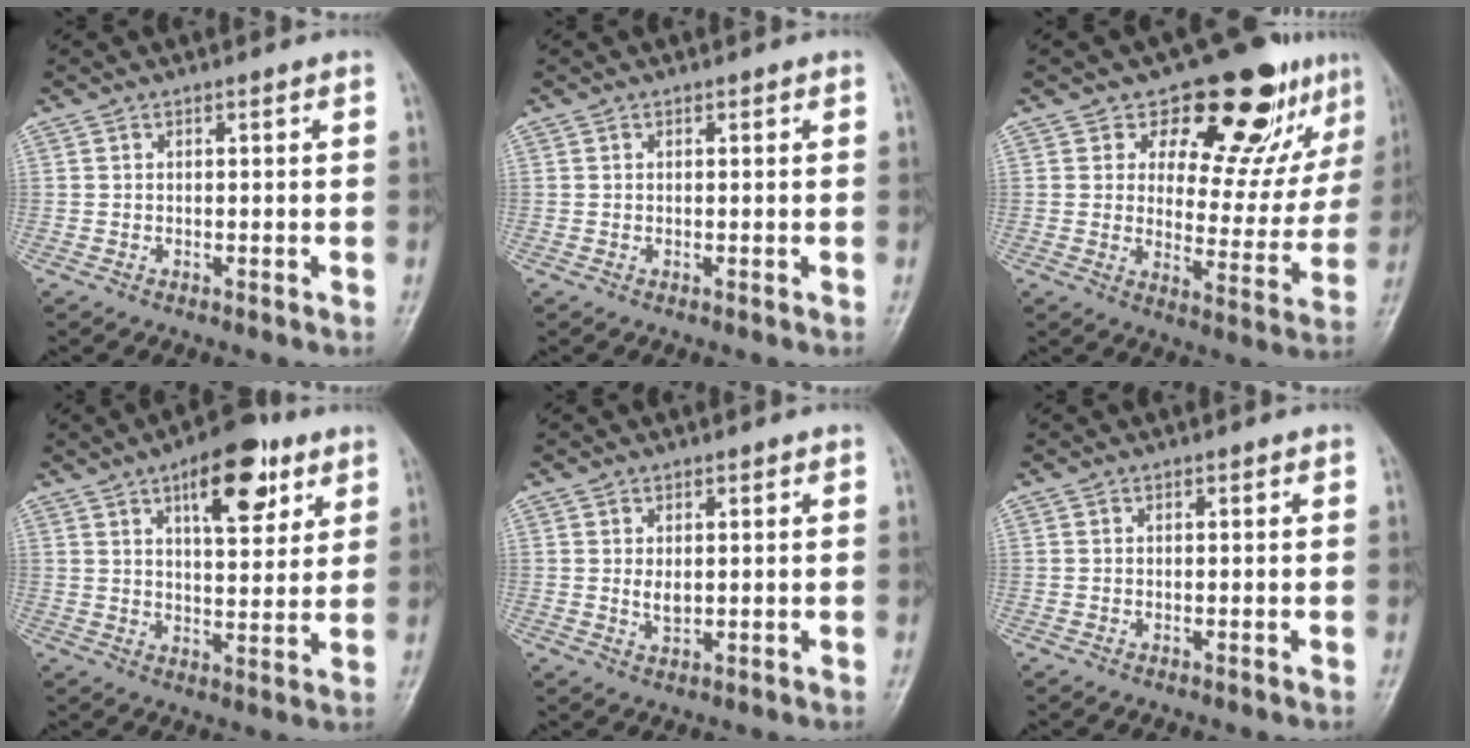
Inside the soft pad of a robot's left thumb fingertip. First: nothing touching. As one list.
[{"total": 0.0}, {"total": 17.7, "force": [11.3, 8.8, 10.3], "torque": [-0.062, -0.067, 0.150]}, {"total": 13.5, "force": [6.9, 5.9, 10.0], "torque": [-0.112, -0.024, 0.100]}, {"total": 2.6, "force": [0.6, 1.7, 1.9], "torque": [-0.026, -0.008, 0.013]}, {"total": 0.0}]